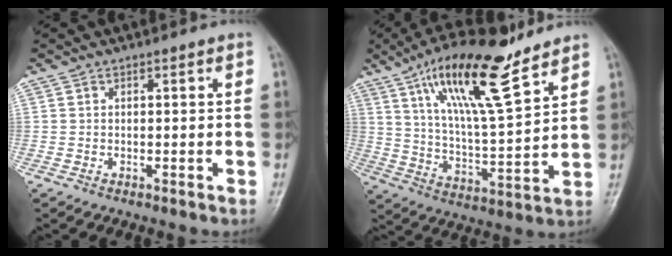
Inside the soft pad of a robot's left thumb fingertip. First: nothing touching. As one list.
[{"total": 18.7, "force": [11.6, 4.7, 13.8], "torque": [-0.223, -0.052, 0.211]}]